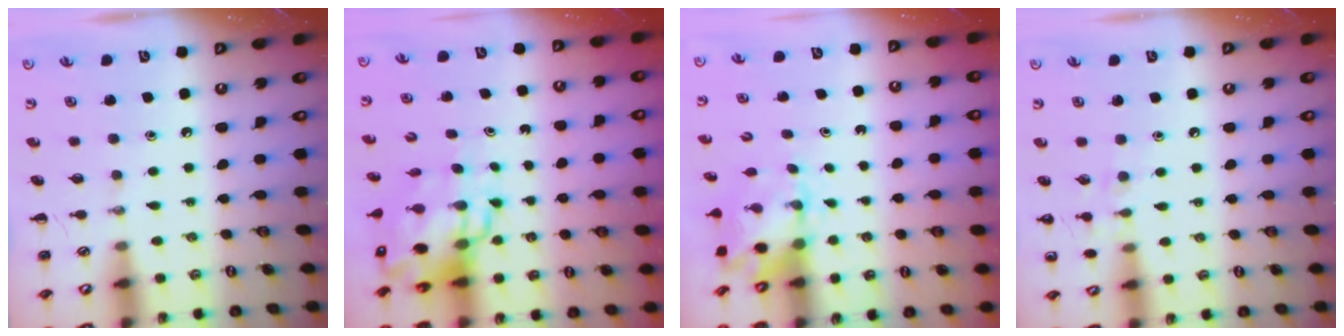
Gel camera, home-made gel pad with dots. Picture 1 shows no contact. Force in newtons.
{"total": 10.3, "press": 9.9, "slide": 2.9}
{"total": 2.5, "press": 2.3, "slide": 1.0}
{"total": 6.7, "press": 6.3, "slide": 2.1}